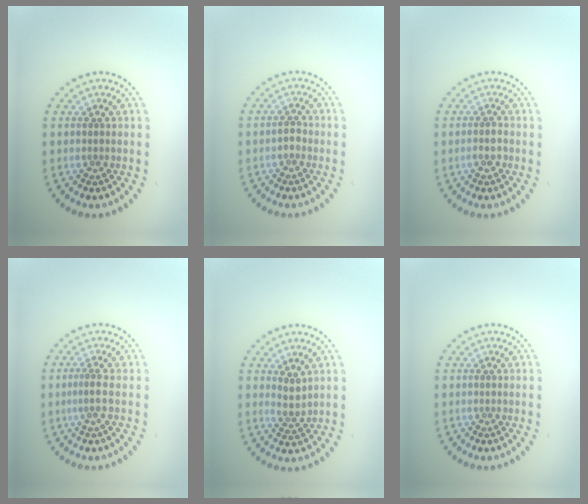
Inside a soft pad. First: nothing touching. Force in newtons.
{"total": 0.8, "press": 0.8, "slide": 0.2}
{"total": 1.4, "press": 1.2, "slide": 0.7}
{"total": 1.3, "press": 1.0, "slide": 0.9}
{"total": 1.8, "press": 1.4, "slide": 1.1}
{"total": 0.0}